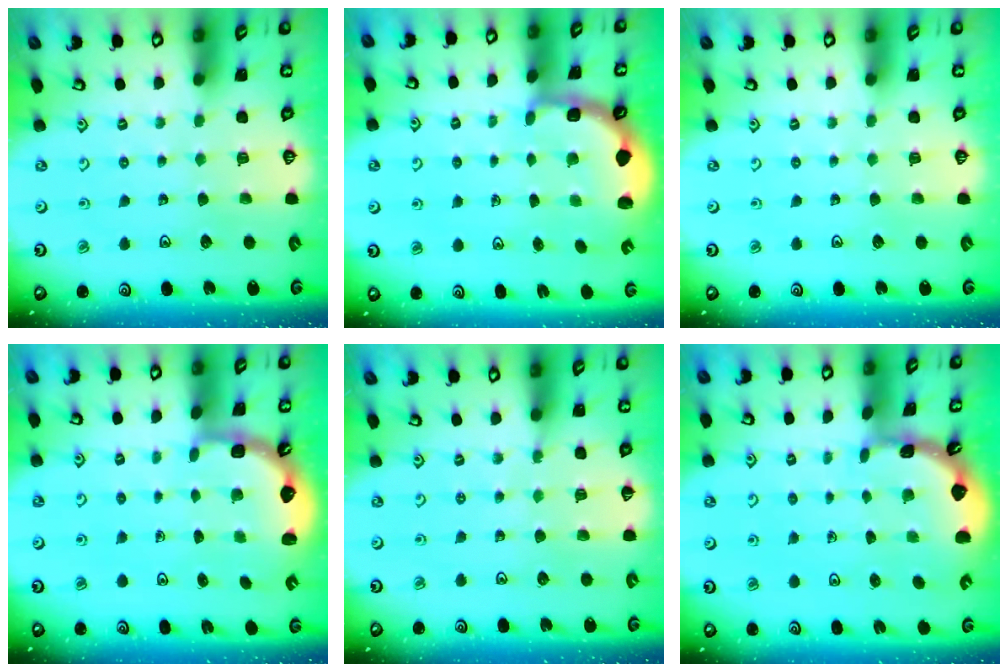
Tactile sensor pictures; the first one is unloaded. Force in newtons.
{"total": 2.1, "press": 2.0, "slide": 0.6}
{"total": 0.0}
{"total": 2.4, "press": 2.0, "slide": 1.3}
{"total": 4.2, "press": 4.0, "slide": 1.4}
{"total": 1.8, "press": 1.8, "slide": 0.2}